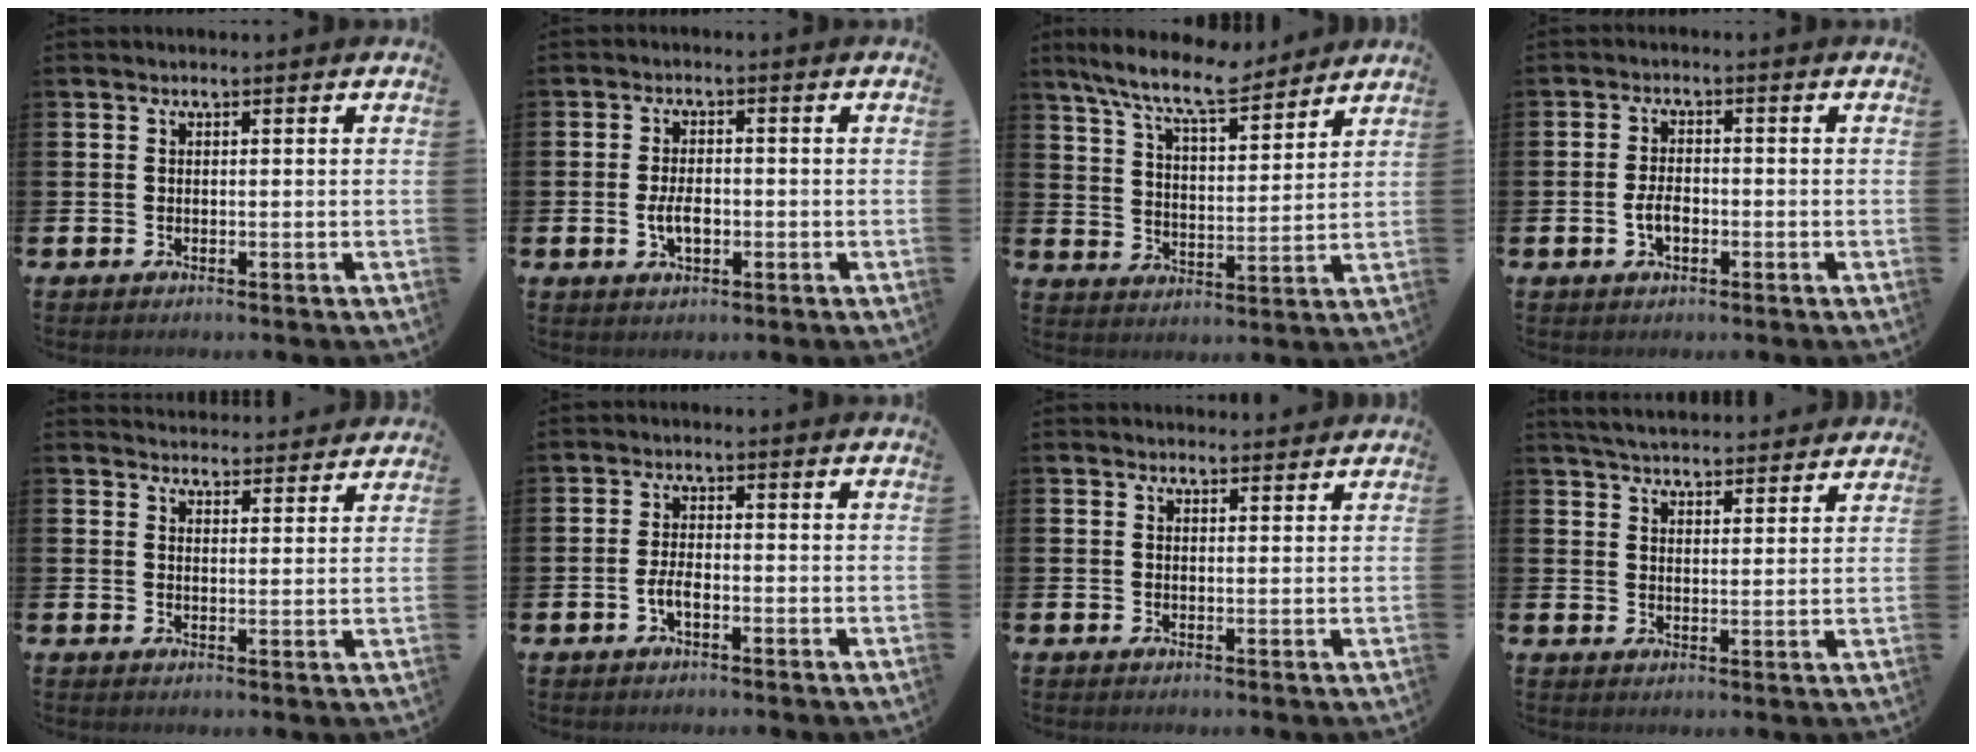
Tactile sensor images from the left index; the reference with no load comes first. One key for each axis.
{"total": 3.5, "fx": -0.6, "fy": 1.9, "fz": 2.9, "tx": -0.043, "ty": -0.001, "tz": -0.012}
{"total": 9.8, "fx": 8.9, "fy": 1.6, "fz": 3.9, "tx": -0.102, "ty": -0.045, "tz": 0.159}
{"total": 2.8, "fx": -0.7, "fy": 1.5, "fz": 2.2, "tx": -0.039, "ty": 0.003, "tz": -0.014}
{"total": 3.9, "fx": 3.9, "fy": 0.6, "fz": -0.2, "tx": 0.006, "ty": -0.028, "tz": 0.069}
{"total": 2.5, "fx": -0.9, "fy": 1.0, "fz": 2.0, "tx": -0.036, "ty": 0.002, "tz": -0.019}
{"total": 1.7, "fx": 1.7, "fy": 0.4, "fz": -0.1, "tx": 0.008, "ty": -0.008, "tz": 0.029}
{"total": 5.2, "fx": 5.2, "fy": 0.6, "fz": 0.5, "tx": -0.022, "ty": -0.031, "tz": 0.092}